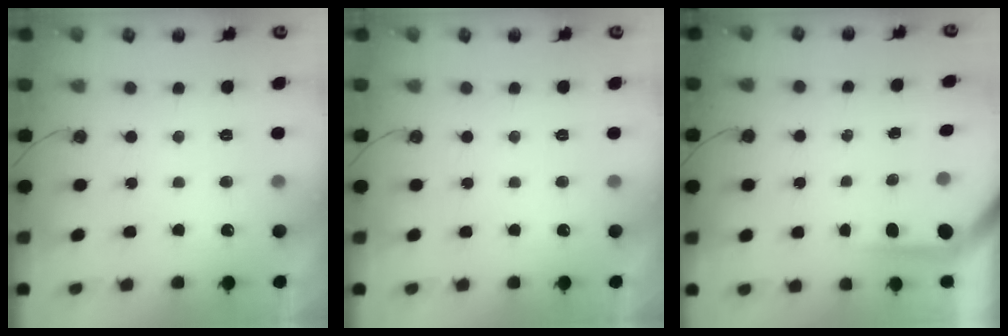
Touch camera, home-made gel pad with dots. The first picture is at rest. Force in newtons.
{"total": 0.0}
{"total": 3.8, "press": 3.8, "slide": 0.4}